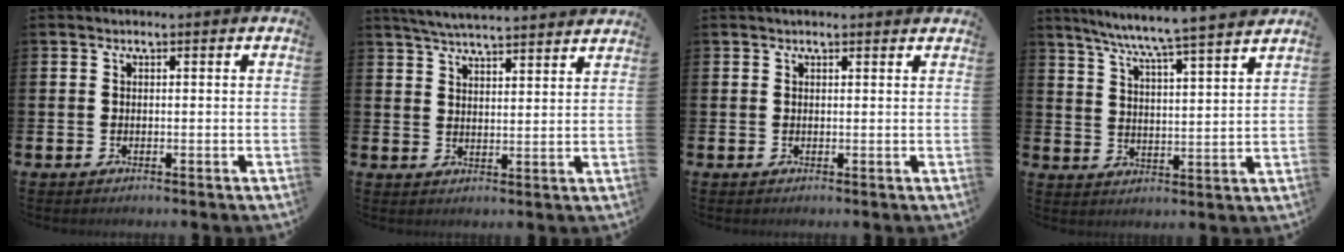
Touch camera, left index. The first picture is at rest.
{"total": 5.0, "force": [4.9, -0.2, 0.7], "torque": [-0.032, -0.025, 0.089]}
{"total": 0.9, "force": [0.9, 0.1, 0.3], "torque": [0.004, -0.001, 0.014]}
{"total": 6.8, "force": [6.4, -0.9, 2.1], "torque": [-0.063, -0.051, 0.108]}